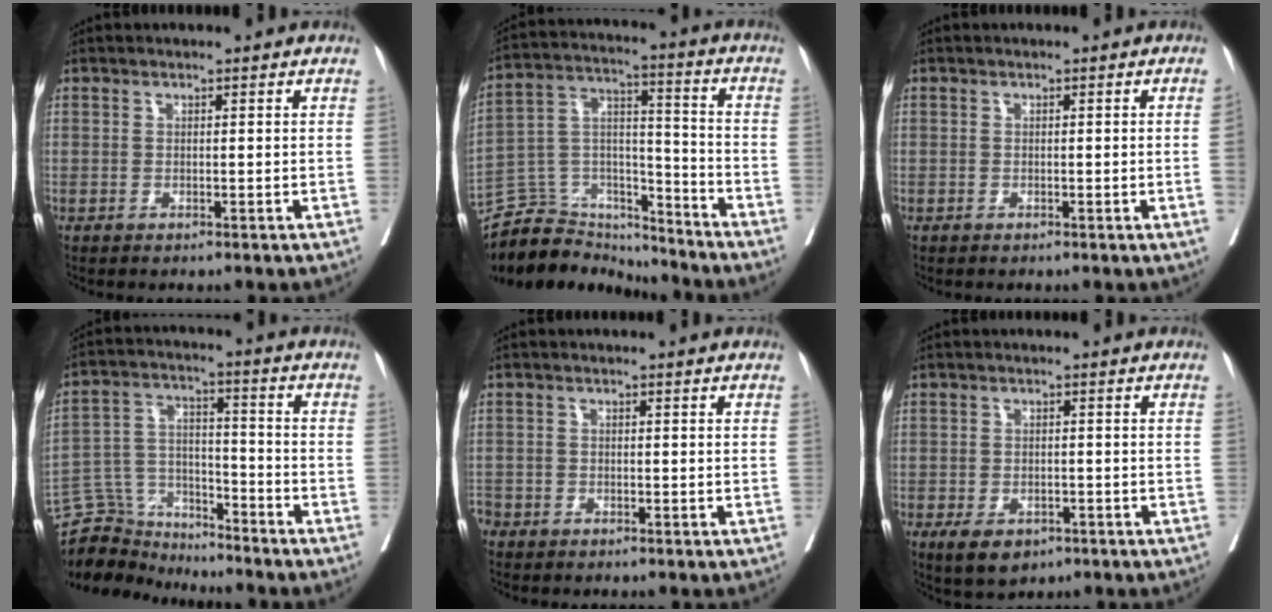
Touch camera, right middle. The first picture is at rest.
{"total": 14.5, "force": [-13.8, 4.2, 0.9], "torque": [-0.017, 0.060, -0.237]}
{"total": 0.7, "force": [-0.2, -0.1, 0.6], "torque": [-0.011, -0.001, -0.003]}
{"total": 9.6, "force": [-9.3, 2.5, -0.6], "torque": [0.005, 0.044, -0.173]}
{"total": 2.9, "force": [-2.0, 2.0, 0.3], "torque": [-0.010, 0.003, -0.044]}
{"total": 5.2, "force": [-3.1, 3.0, 2.9], "torque": [-0.048, -0.005, -0.043]}